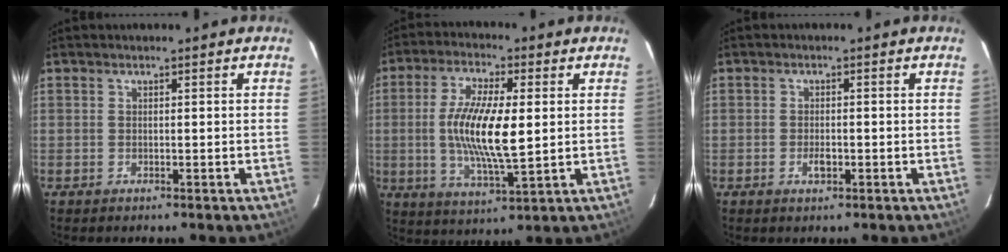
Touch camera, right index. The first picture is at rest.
{"total": 13.7, "force": [0.7, 3.7, 13.2], "torque": [-0.255, -0.007, 0.013]}
{"total": 2.3, "force": [-0.8, 1.1, 1.8], "torque": [-0.034, 0.000, -0.014]}